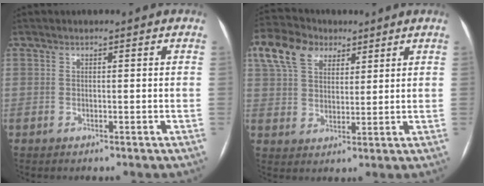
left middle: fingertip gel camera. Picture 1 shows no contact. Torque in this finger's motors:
{"motor_torque": [1.12, -1.02, 0.10, 0.13]}